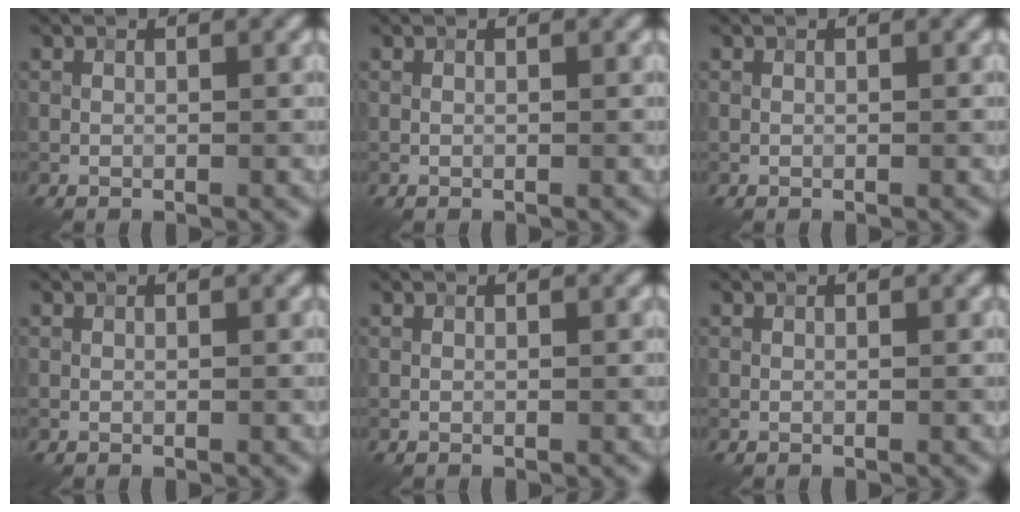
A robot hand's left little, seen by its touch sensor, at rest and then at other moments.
{"total": 0.0}
{"total": 0.0}
{"total": 0.0}
{"total": 0.0}
{"total": 0.0}